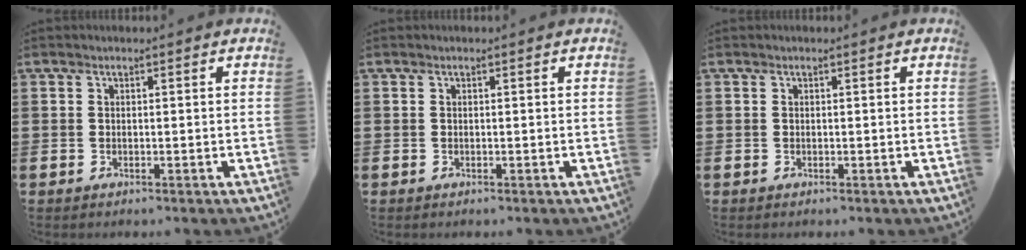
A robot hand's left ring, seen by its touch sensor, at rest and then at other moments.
{"total": 0.0}
{"total": 0.0}